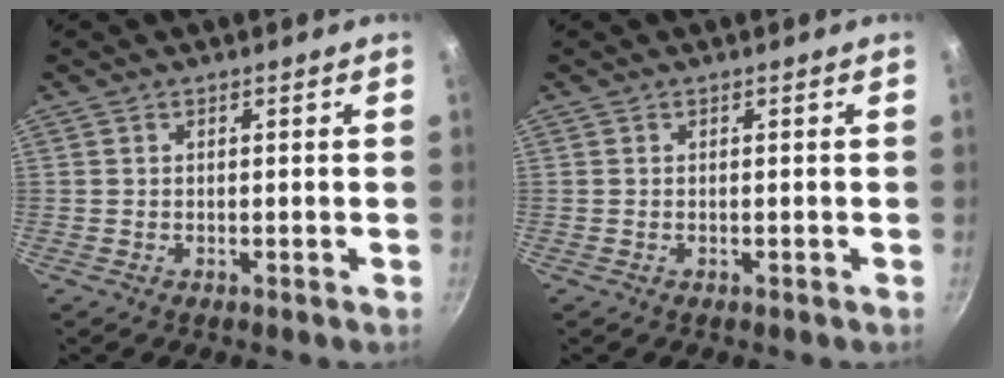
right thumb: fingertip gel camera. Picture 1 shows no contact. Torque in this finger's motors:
{"motor_torque": [-0.02, -0.01, -0.02, -0.01, 0.00]}